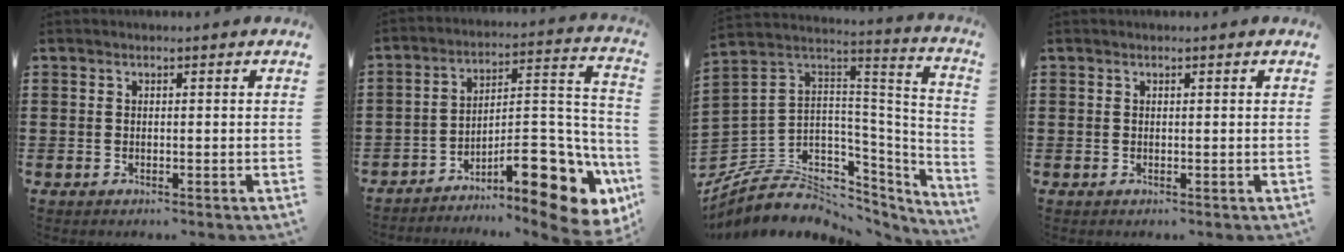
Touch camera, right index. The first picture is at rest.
{"total": 13.8, "force": [-7.8, 4.9, 10.3], "torque": [-0.126, 0.019, -0.129]}
{"total": 6.2, "force": [-2.9, 5.0, 2.2], "torque": [-0.074, -0.026, -0.050]}
{"total": 0.0}